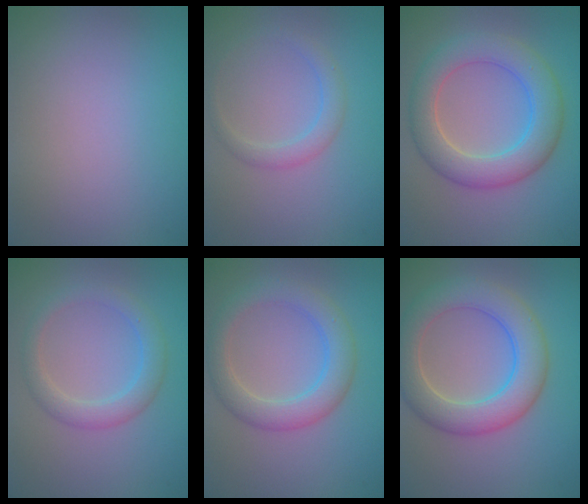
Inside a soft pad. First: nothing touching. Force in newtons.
{"total": 2.0, "press": 2.0, "slide": 0.2}
{"total": 6.2, "press": 6.2, "slide": 0.5}
{"total": 2.9, "press": 2.9, "slide": 0.2}
{"total": 4.4, "press": 4.4, "slide": 0.1}
{"total": 6.5, "press": 6.5, "slide": 0.3}